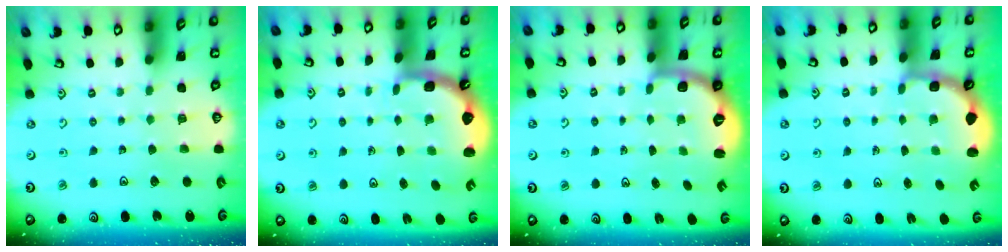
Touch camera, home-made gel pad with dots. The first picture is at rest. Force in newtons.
{"total": 2.5, "press": 1.6, "slide": 1.9}
{"total": 2.7, "press": 1.6, "slide": 2.1}
{"total": 3.0, "press": 2.0, "slide": 2.2}